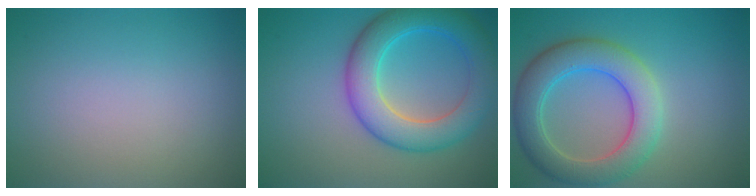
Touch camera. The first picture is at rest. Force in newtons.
{"total": 7.1, "press": 7.1, "slide": 0.1}
{"total": 6.6, "press": 6.6, "slide": 0.3}